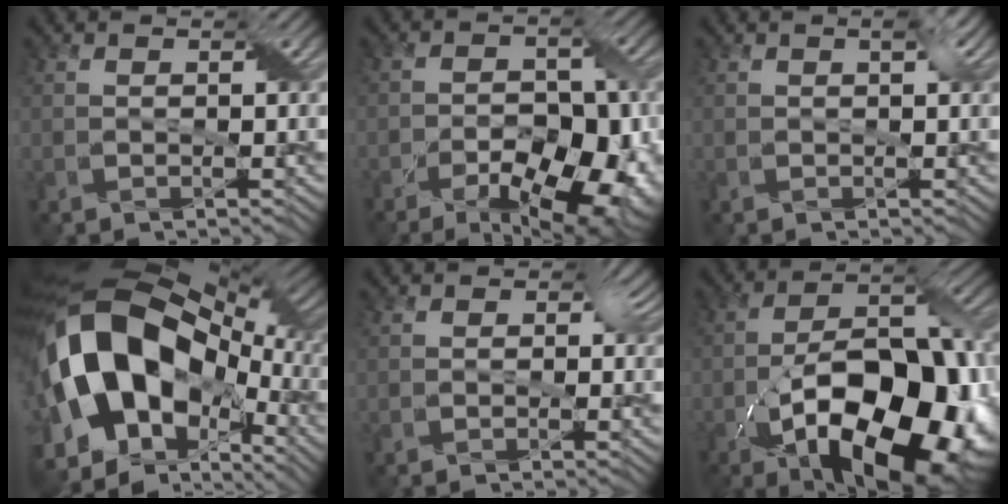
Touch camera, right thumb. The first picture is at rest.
{"total": 14.1, "force": [-8.2, 7.4, 8.8], "torque": [-0.087, -0.004, -0.099]}
{"total": 0.9, "force": [0.4, 0.3, 0.8], "torque": [-0.013, 0.003, 0.006]}
{"total": 21.5, "force": [-2.0, 14.7, 15.7], "torque": [-0.358, -0.035, -0.009]}
{"total": 2.2, "force": [0.2, 1.9, 1.2], "torque": [-0.014, -0.005, -0.001]}
{"total": 19.6, "force": [-8.2, 9.7, 14.9], "torque": [-0.231, -0.016, -0.128]}